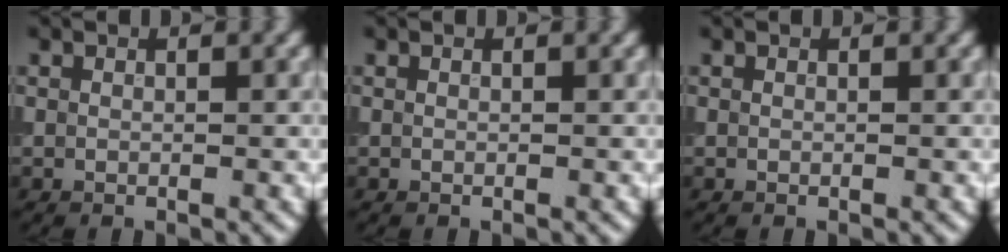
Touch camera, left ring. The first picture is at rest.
{"total": 0.0}
{"total": 0.0}